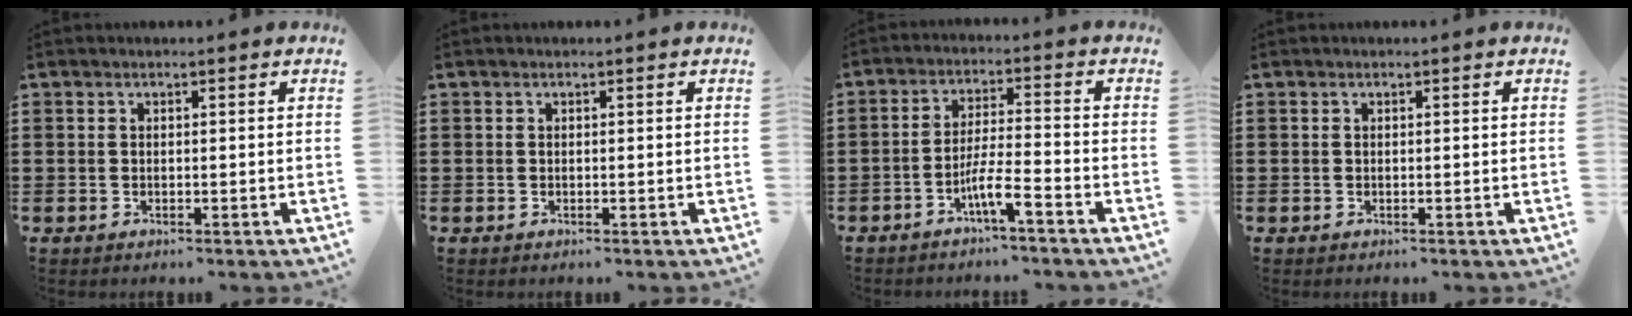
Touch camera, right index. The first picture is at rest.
{"total": 0.0}
{"total": 5.3, "force": [-3.4, 0.1, 4.1], "torque": [-0.092, -0.012, -0.066]}
{"total": 0.0}